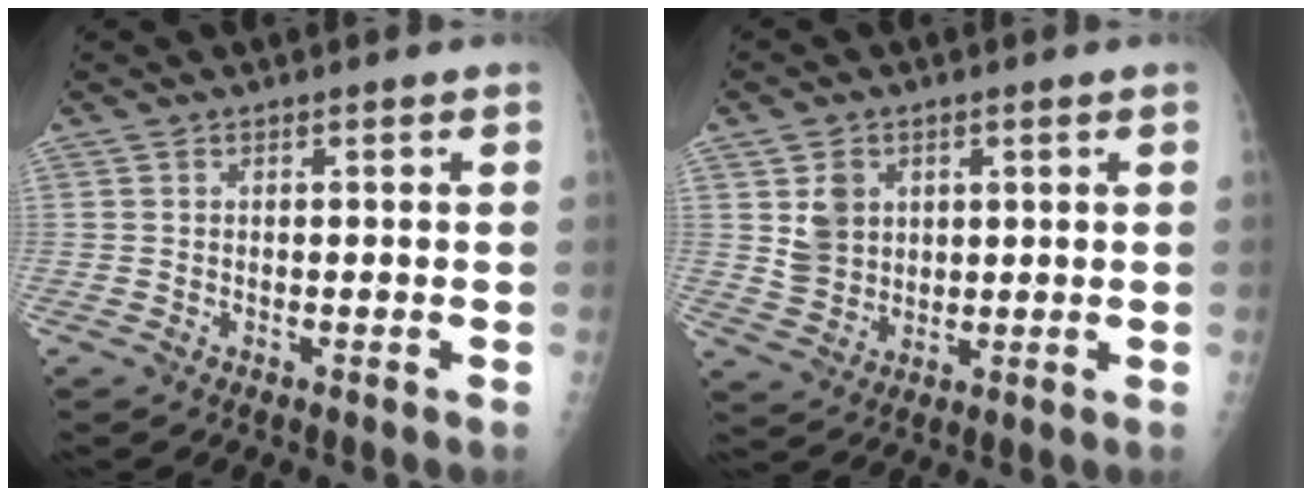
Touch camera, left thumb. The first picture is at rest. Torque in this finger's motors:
{"motor_torque": [-0.40, 0.51, 0.66, -0.16, 0.01]}